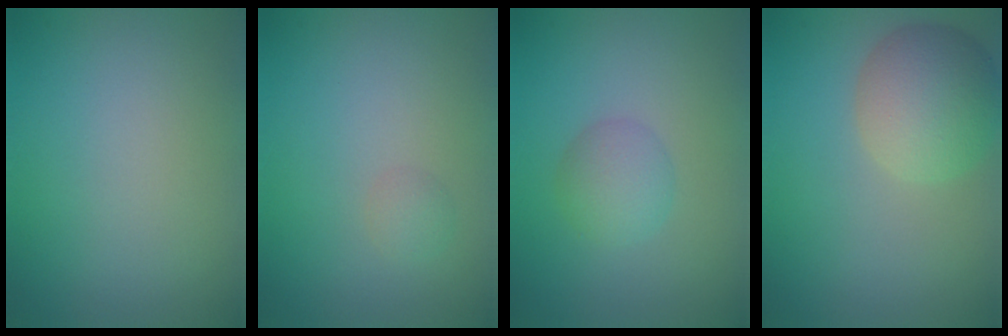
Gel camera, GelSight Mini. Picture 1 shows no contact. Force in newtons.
{"total": 0.9, "press": 0.9, "slide": 0.0}
{"total": 2.5, "press": 2.5, "slide": 0.1}
{"total": 5.4, "press": 5.4, "slide": 0.4}